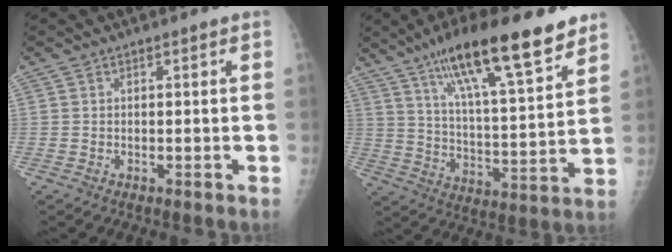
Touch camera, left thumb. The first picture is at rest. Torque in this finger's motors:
{"motor_torque": [1.24, 1.27, 1.45, -1.33, 0.19]}